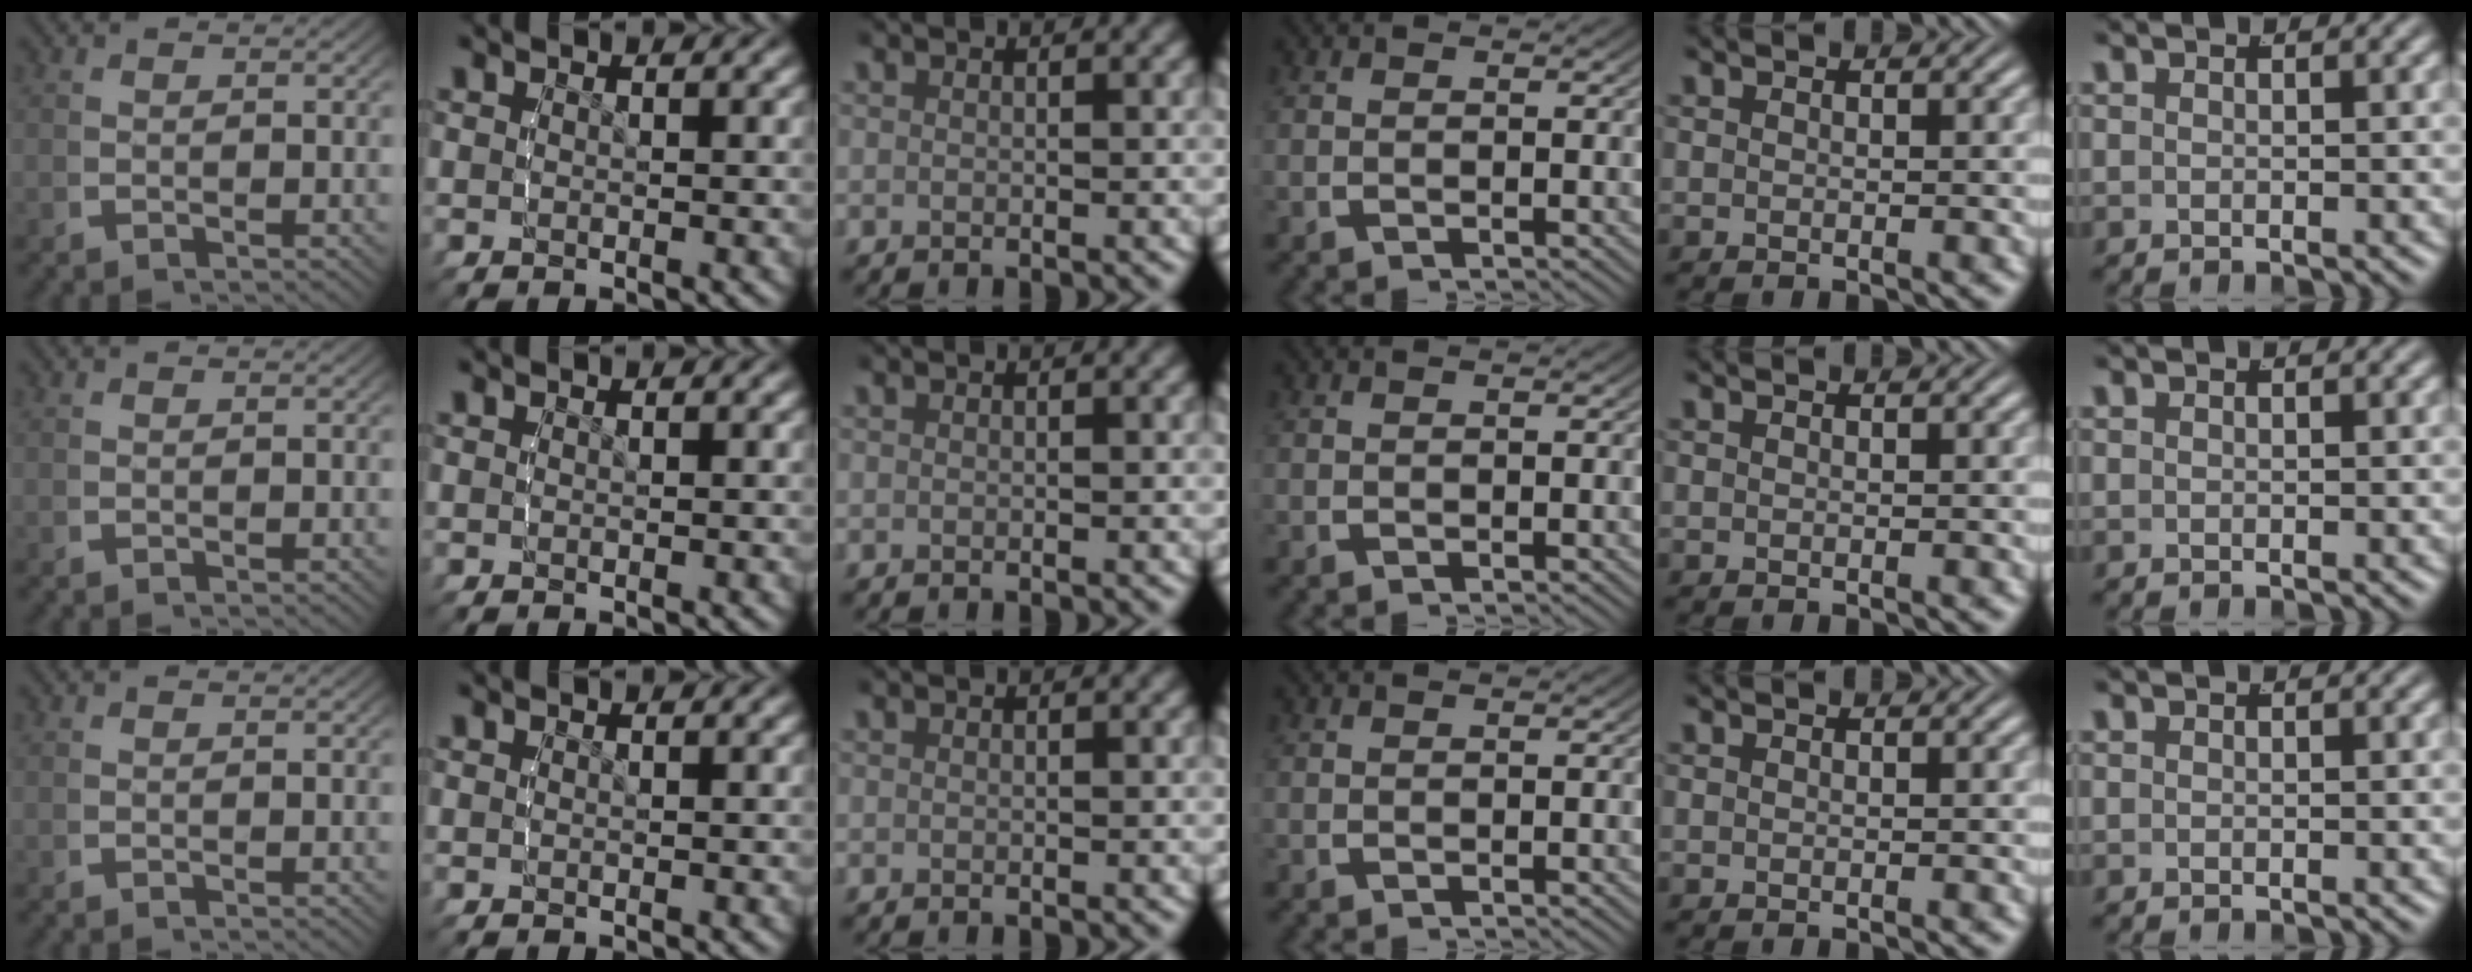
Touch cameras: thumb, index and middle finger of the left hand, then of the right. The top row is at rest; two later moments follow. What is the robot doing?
{"motion": "lift_and_place", "object": "bottle"}